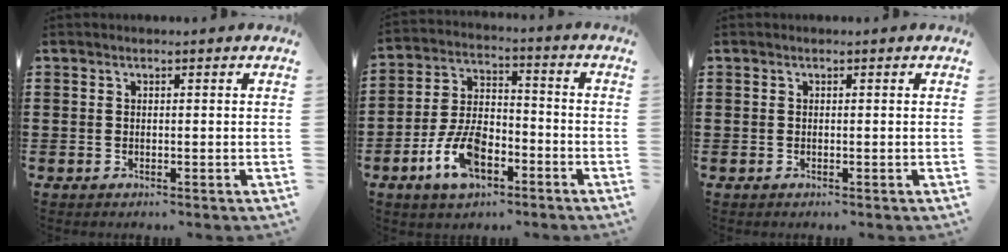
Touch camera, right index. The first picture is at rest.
{"total": 9.5, "force": [-4.7, 4.7, 6.7], "torque": [-0.156, 0.003, -0.089]}
{"total": 0.0}